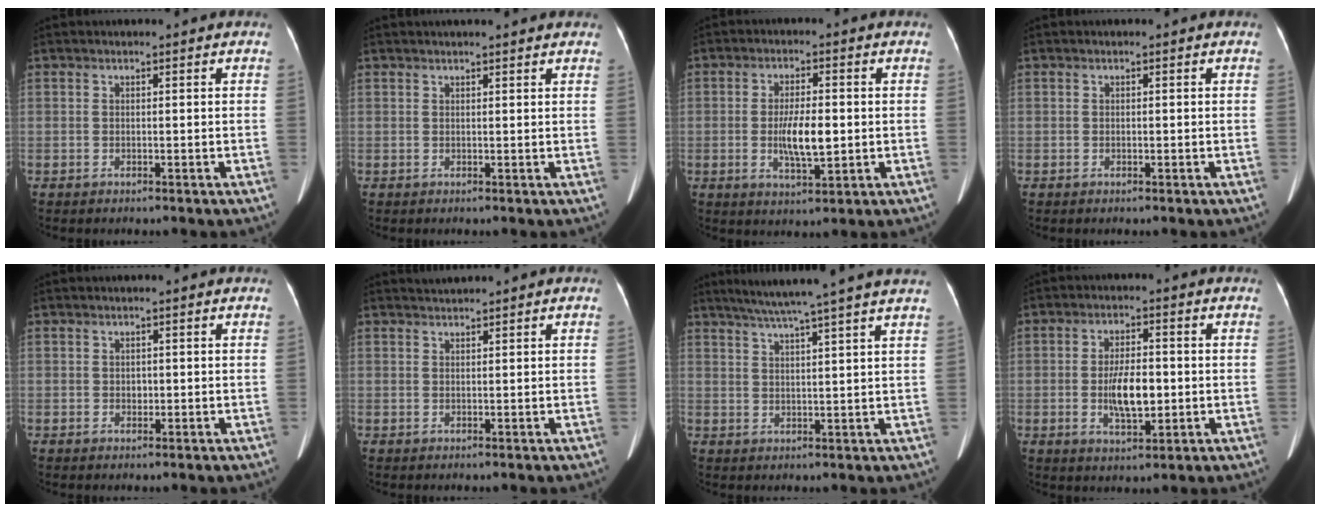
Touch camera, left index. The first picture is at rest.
{"total": 6.6, "force": [5.8, 0.8, 3.0], "torque": [-0.041, 0.027, 0.064]}
{"total": 6.4, "force": [-0.6, 1.7, 6.1], "torque": [-0.119, -0.005, -0.010]}
{"total": 0.0}
{"total": 0.8, "force": [-0.1, 0.7, 0.4], "torque": [-0.008, 0.001, -0.002]}
{"total": 0.9, "force": [0.9, -0.2, 0.0], "torque": [-0.001, 0.011, 0.022]}
{"total": 12.8, "force": [10.6, -1.9, 7.1], "torque": [-0.114, 0.010, 0.135]}
{"total": 6.8, "force": [-0.9, 2.4, 6.3], "torque": [-0.122, -0.001, -0.013]}